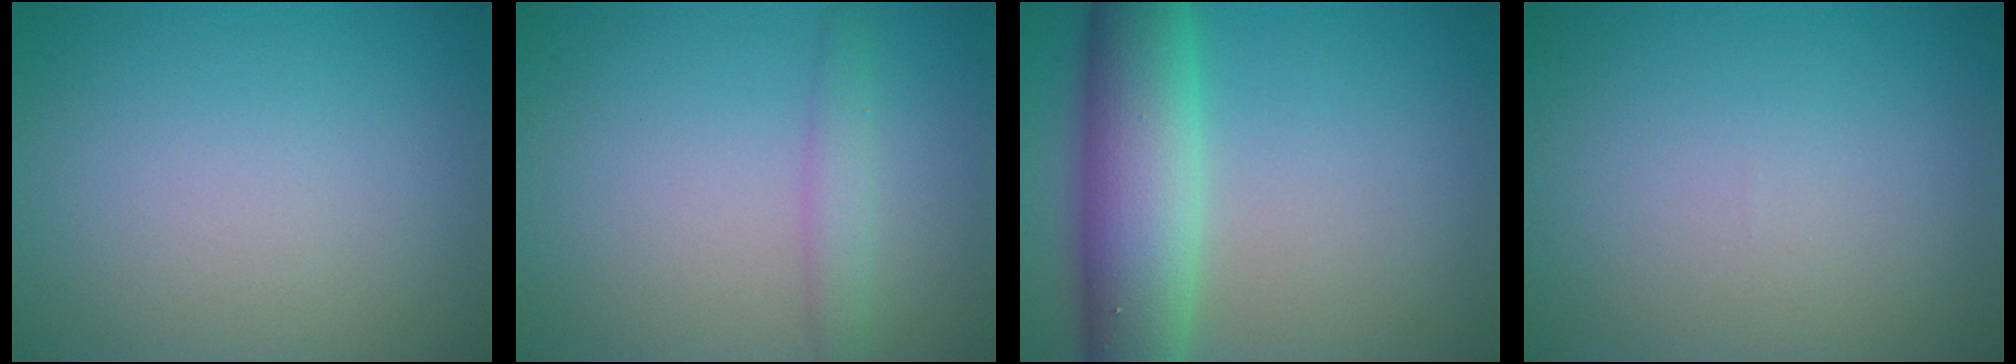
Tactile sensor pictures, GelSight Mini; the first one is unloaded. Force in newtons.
{"total": 1.9, "press": 1.9, "slide": 0.1}
{"total": 8.4, "press": 8.4, "slide": 0.2}
{"total": 0.0}